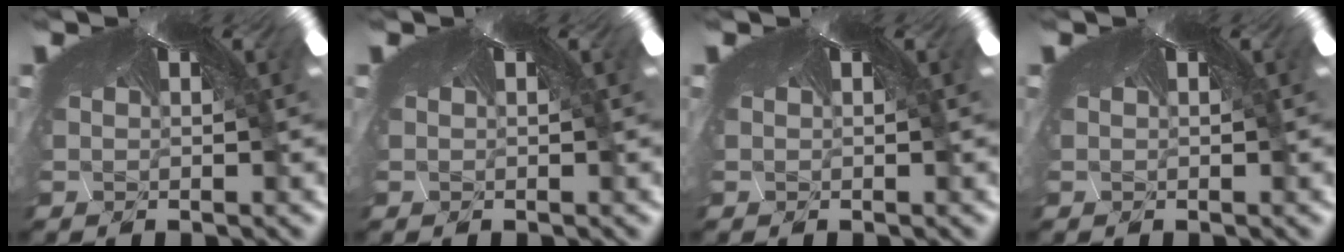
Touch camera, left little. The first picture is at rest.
{"total": 0.0}
{"total": 0.0}
{"total": 0.0}